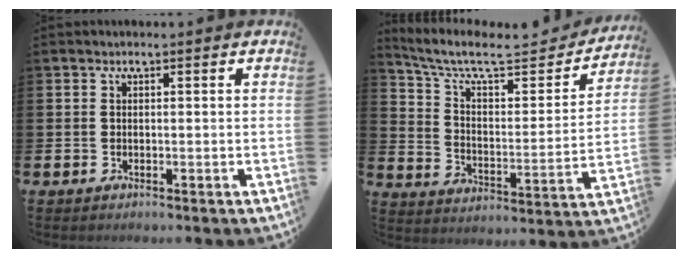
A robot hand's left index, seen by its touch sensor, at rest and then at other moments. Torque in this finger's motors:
{"motor_torque": [1.00, -1.14, 0.18, 0.09]}